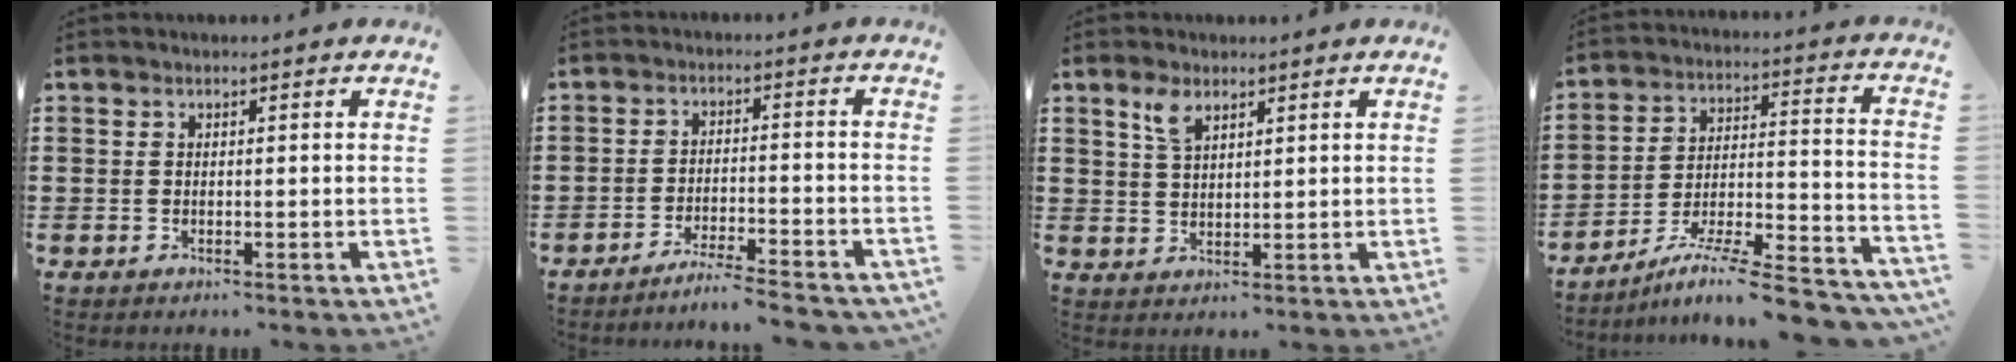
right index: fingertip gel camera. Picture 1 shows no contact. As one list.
[{"total": 4.2, "force": [-4.1, -0.4, 1.1], "torque": [-0.022, -0.006, -0.082]}, {"total": 3.7, "force": [2.4, 1.7, 2.4], "torque": [-0.055, 0.005, 0.044]}, {"total": 9.5, "force": [-8.0, 0.4, 5.0], "torque": [-0.082, 0.003, -0.161]}]